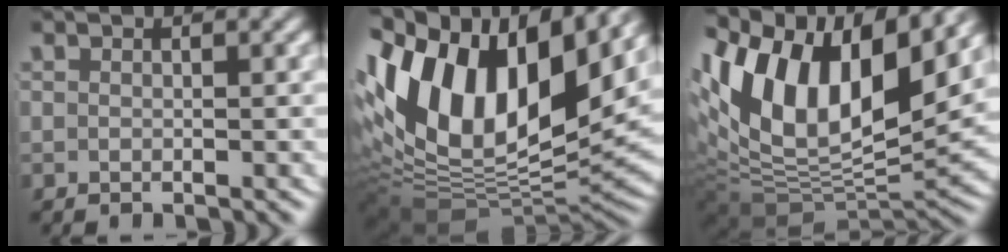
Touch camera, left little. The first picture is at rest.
{"total": 20.4, "force": [3.2, 12.7, 15.7], "torque": [-0.279, 0.007, 0.046]}
{"total": 16.9, "force": [1.3, 11.0, 12.7], "torque": [-0.245, -0.034, 0.037]}